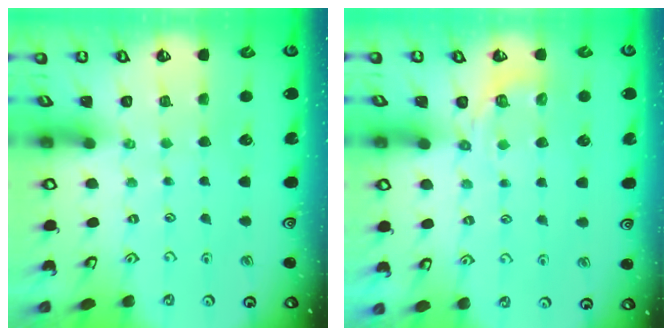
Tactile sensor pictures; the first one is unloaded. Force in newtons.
{"total": 6.6, "press": 6.5, "slide": 0.5}